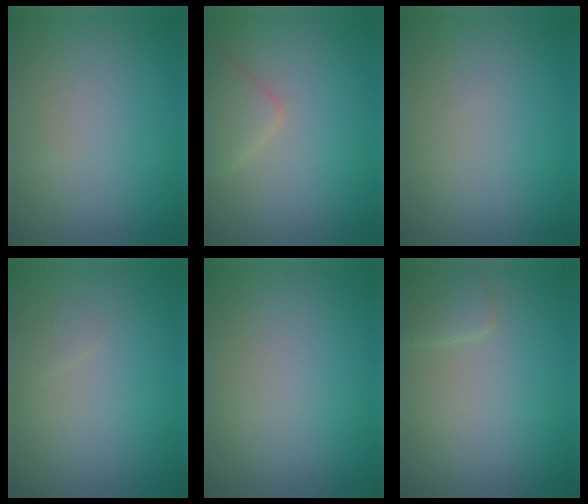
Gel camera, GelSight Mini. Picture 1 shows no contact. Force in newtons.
{"total": 2.2, "press": 2.2, "slide": 0.2}
{"total": 0.0}
{"total": 0.5, "press": 0.5, "slide": 0.0}
{"total": 0.0}
{"total": 1.4, "press": 1.4, "slide": 0.0}